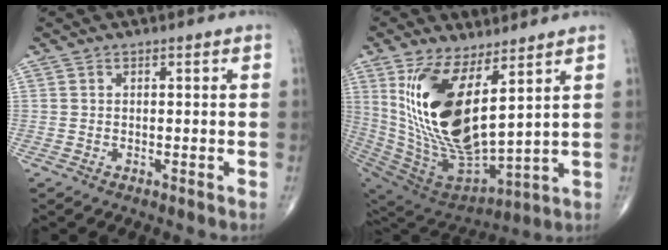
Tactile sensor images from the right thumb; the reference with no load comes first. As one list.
[{"total": 21.7, "force": [7.0, 9.0, 18.4], "torque": [-0.361, -0.055, 0.154]}]